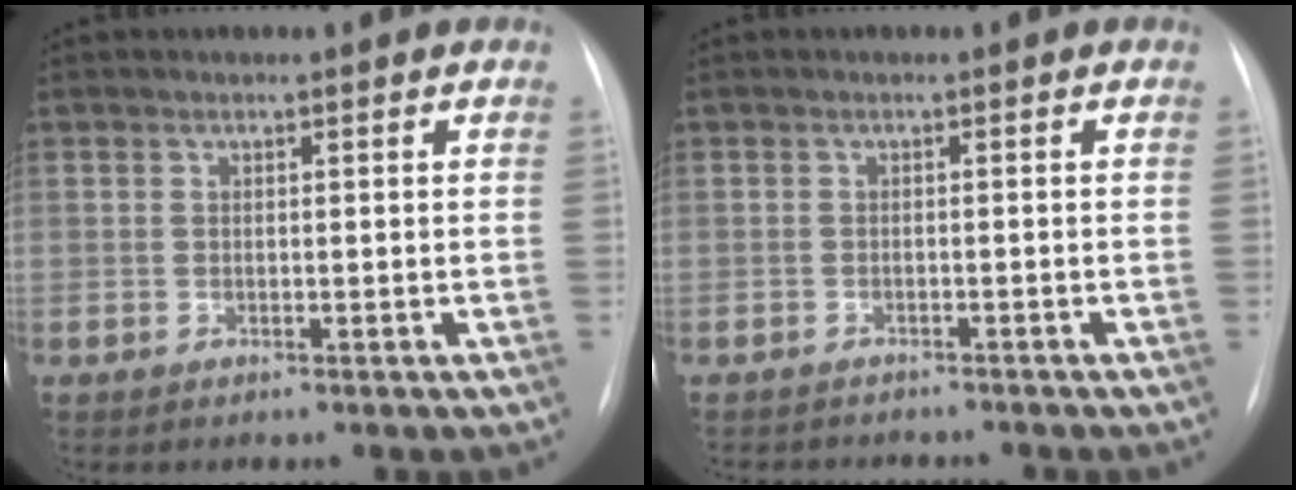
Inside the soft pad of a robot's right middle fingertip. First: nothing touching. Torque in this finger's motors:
{"motor_torque": [0.46, -0.53, 0.00, 0.00]}